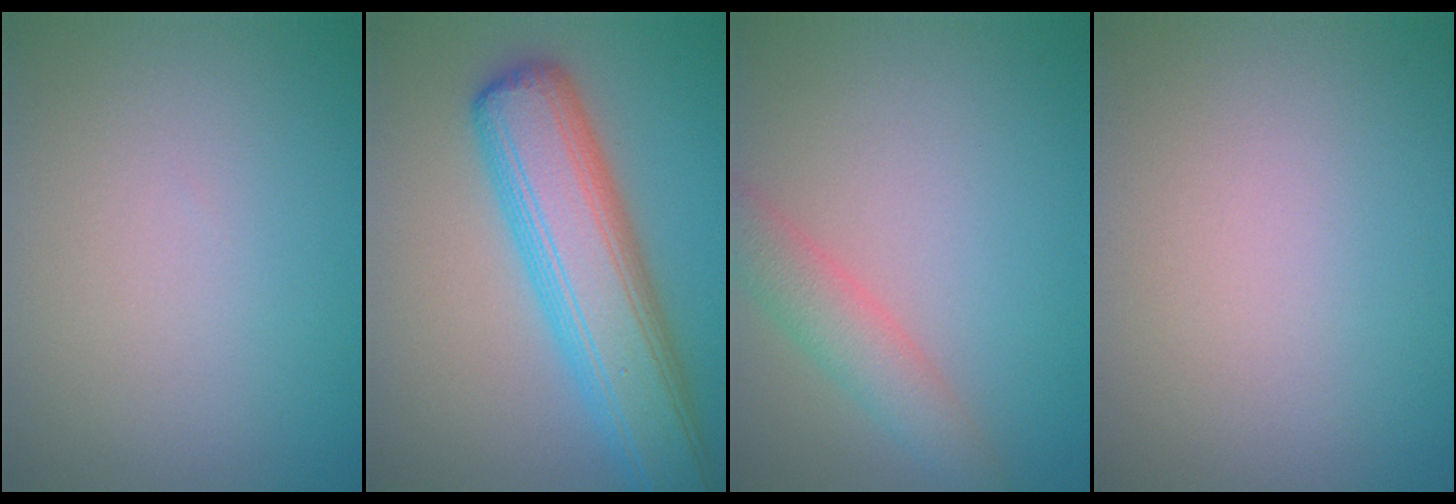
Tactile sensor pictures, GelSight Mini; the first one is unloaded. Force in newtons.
{"total": 9.1, "press": 9.1, "slide": 0.1}
{"total": 3.2, "press": 3.2, "slide": 0.2}
{"total": 0.0}